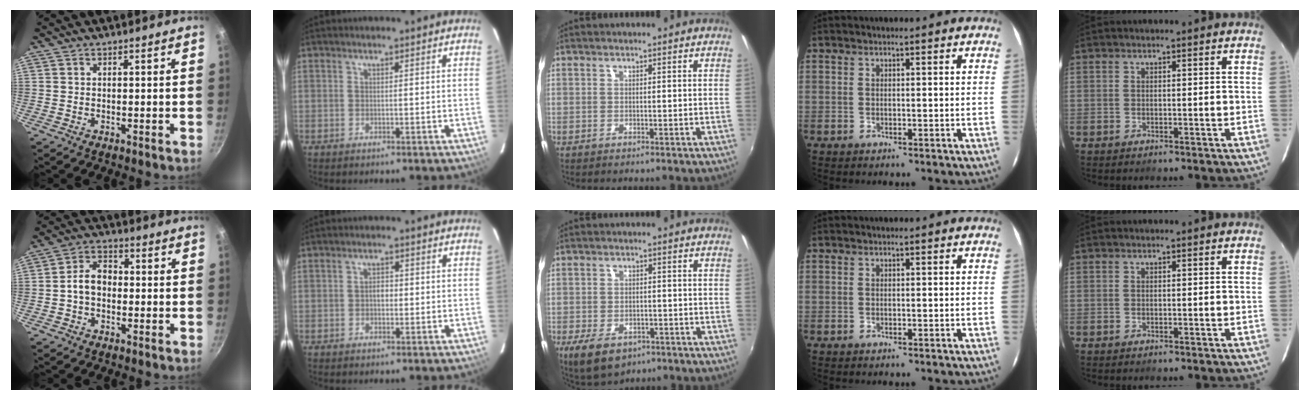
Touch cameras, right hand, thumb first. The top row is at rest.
{"thumb": {"total": 6.4, "force": [-0.7, 4.6, 4.4], "torque": [-0.055, 0.025, -0.024]}, "index": {"total": 1.8, "force": [-0.2, 1.3, 1.2], "torque": [-0.021, 0.007, -0.005]}, "middle": {"total": 8.4, "force": [-4.7, 4.7, 5.1], "torque": [-0.108, -0.026, -0.076]}}